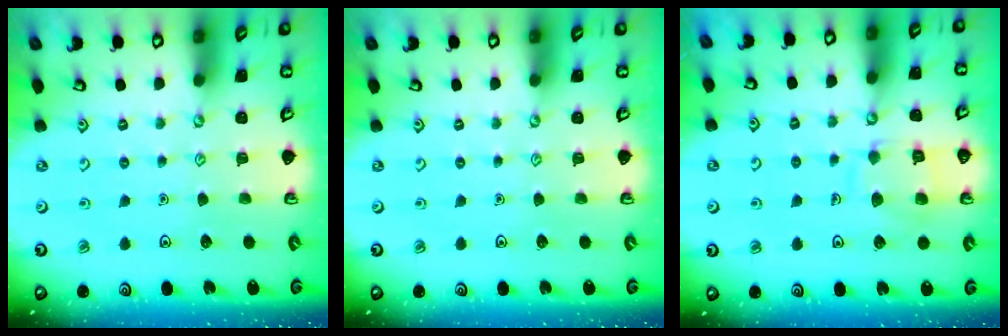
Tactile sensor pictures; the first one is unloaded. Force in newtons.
{"total": 0.0}
{"total": 9.9, "press": 9.9, "slide": 0.9}